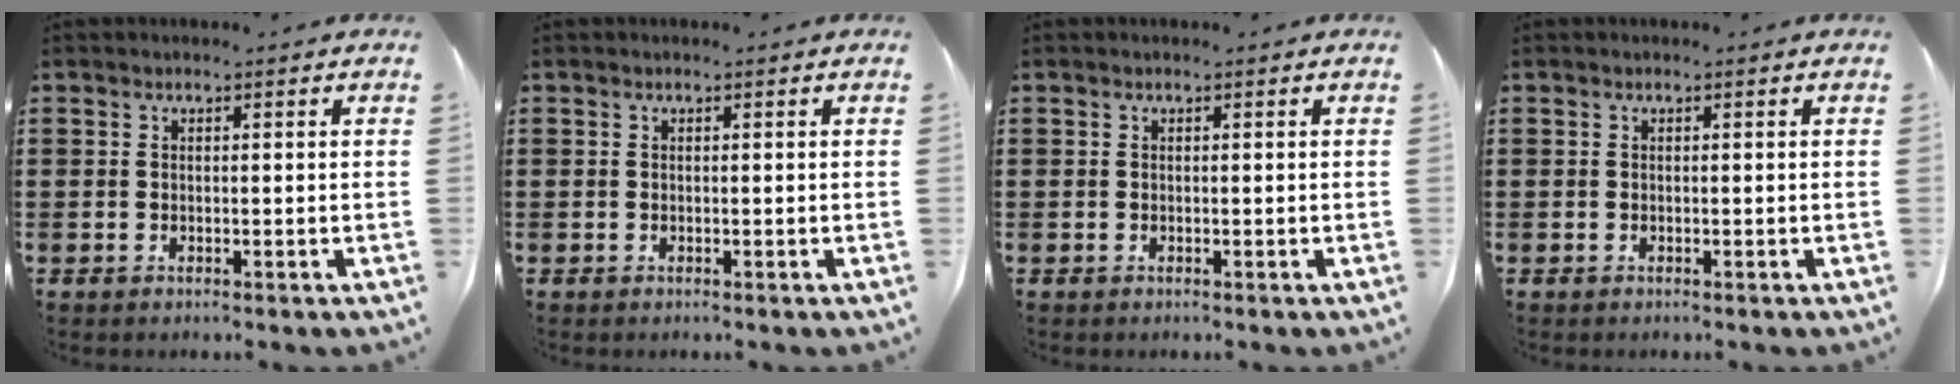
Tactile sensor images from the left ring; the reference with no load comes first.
{"total": 0.0}
{"total": 0.0}
{"total": 0.0}